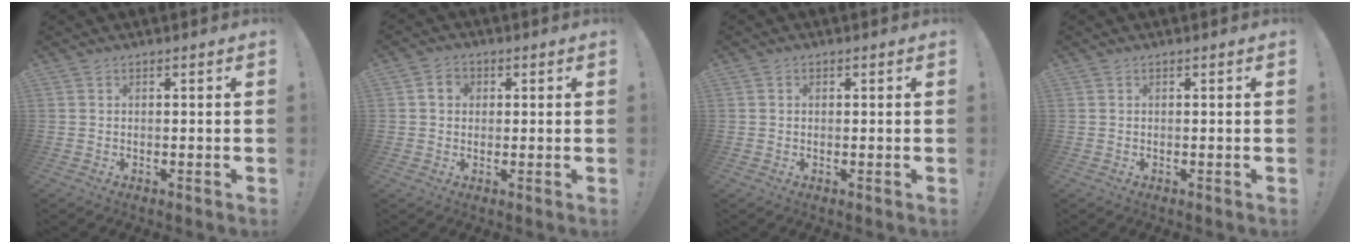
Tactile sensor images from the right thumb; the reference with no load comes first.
{"total": 4.3, "force": [0.9, 3.7, 2.0], "torque": [-0.032, 0.009, 0.017]}
{"total": 0.8, "force": [0.1, 0.8, 0.2], "torque": [0.004, 0.000, 0.000]}
{"total": 0.0}